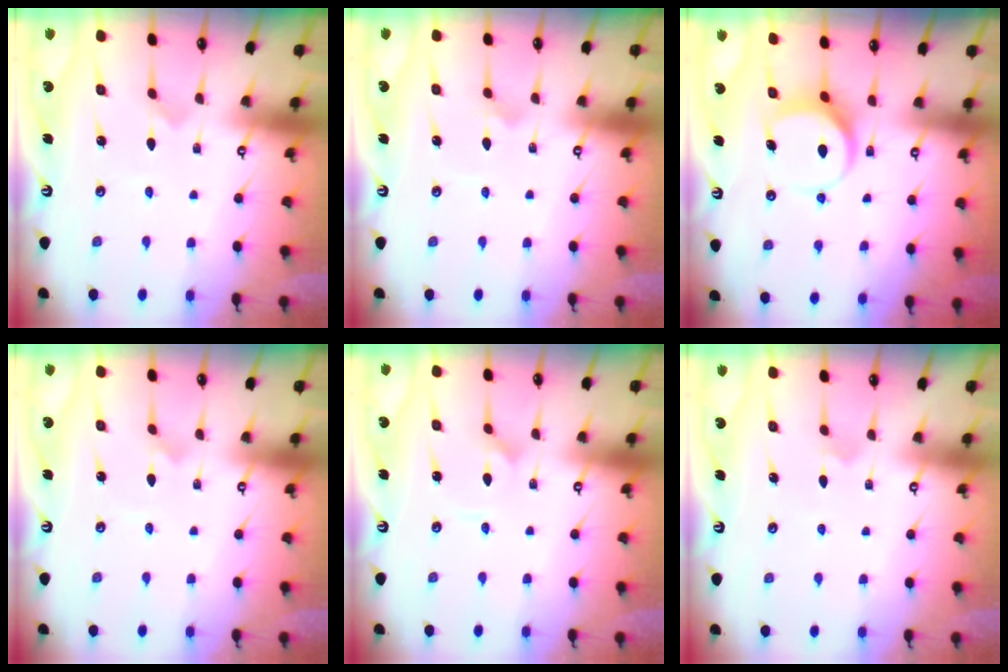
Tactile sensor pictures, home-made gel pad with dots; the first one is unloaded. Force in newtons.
{"total": 2.9, "press": 2.9, "slide": 0.2}
{"total": 7.7, "press": 7.6, "slide": 0.9}
{"total": 1.3, "press": 1.3, "slide": 0.2}
{"total": 1.9, "press": 1.9, "slide": 0.2}
{"total": 3.0, "press": 3.0, "slide": 0.2}